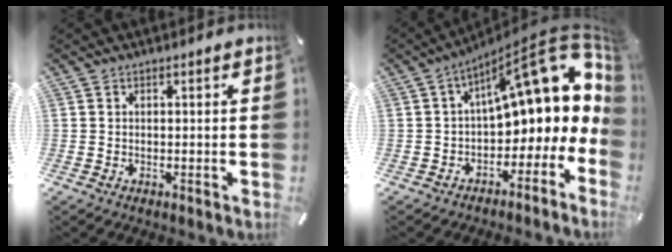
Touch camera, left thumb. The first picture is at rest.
{"total": 18.2, "force": [6.8, 8.4, 14.7], "torque": [-0.188, -0.060, 0.111]}